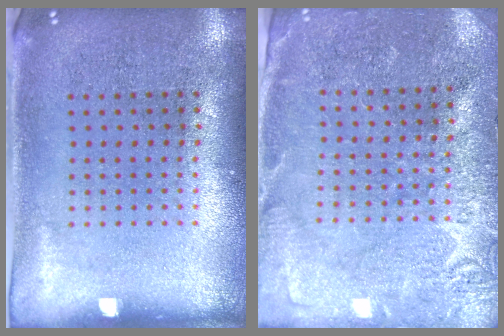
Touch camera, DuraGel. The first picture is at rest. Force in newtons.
{"total": 2.8, "press": 2.8, "slide": 0.1}